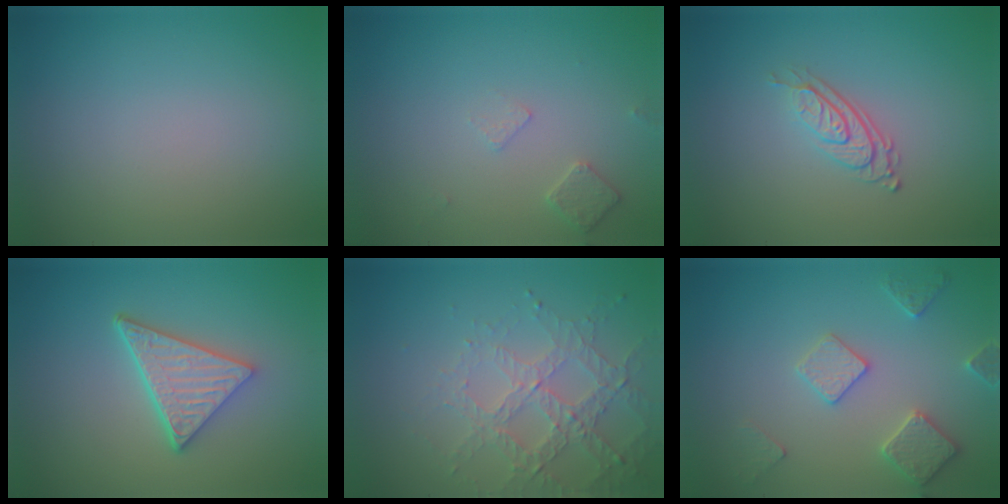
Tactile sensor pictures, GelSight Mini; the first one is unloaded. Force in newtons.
{"total": 1.5, "press": 1.4, "slide": 0.3}
{"total": 2.9, "press": 1.9, "slide": 2.2}
{"total": 4.9, "press": 3.7, "slide": 3.2}
{"total": 3.2, "press": 3.2, "slide": 0.5}
{"total": 2.9, "press": 2.8, "slide": 0.5}